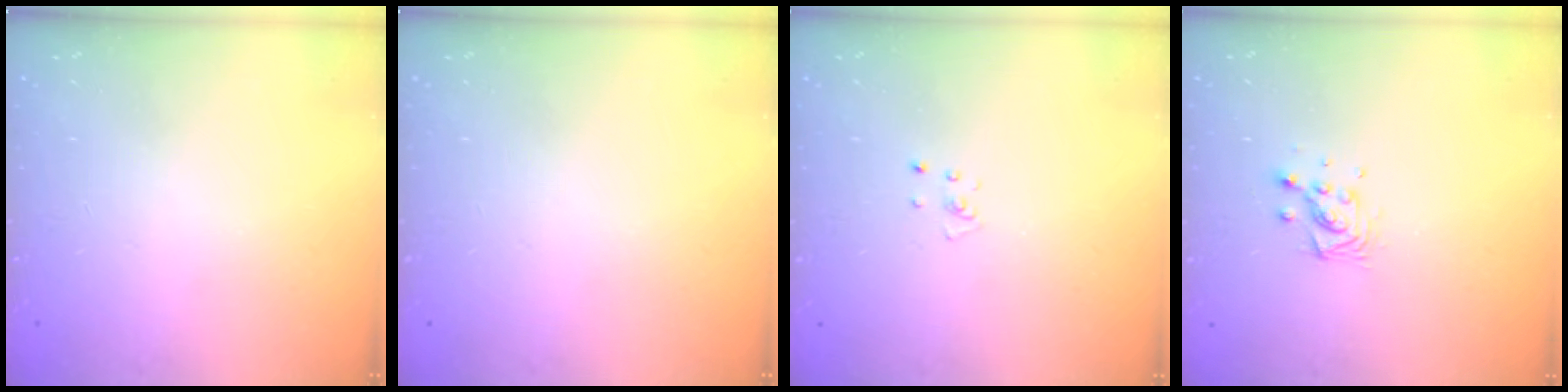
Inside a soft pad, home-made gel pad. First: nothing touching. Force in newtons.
{"total": 0.0}
{"total": 2.6, "press": 2.6, "slide": 0.3}
{"total": 6.3, "press": 6.3, "slide": 0.3}